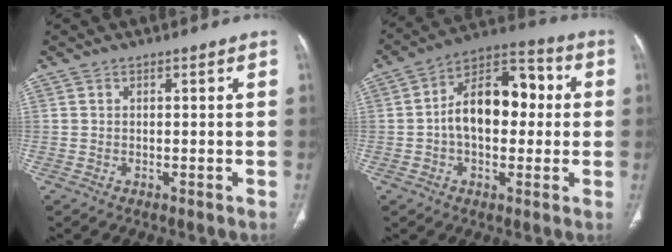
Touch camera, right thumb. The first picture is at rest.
{"total": 15.1, "force": [0.6, 9.2, 12.0], "torque": [-0.162, 0.039, -0.001]}